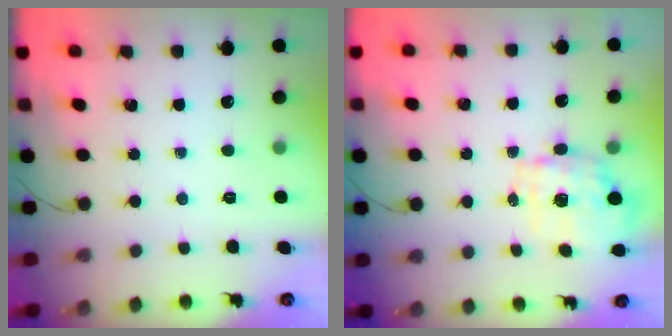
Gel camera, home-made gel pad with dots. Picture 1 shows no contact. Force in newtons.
{"total": 8.5, "press": 8.3, "slide": 1.9}